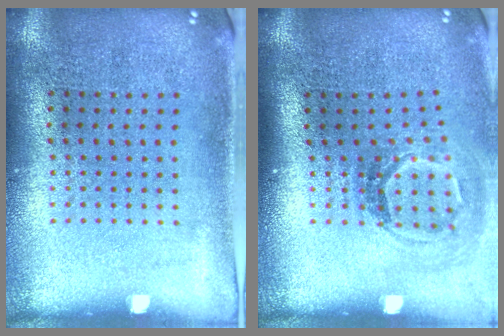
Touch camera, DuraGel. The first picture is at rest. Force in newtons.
{"total": 1.9, "press": 1.3, "slide": 1.4}